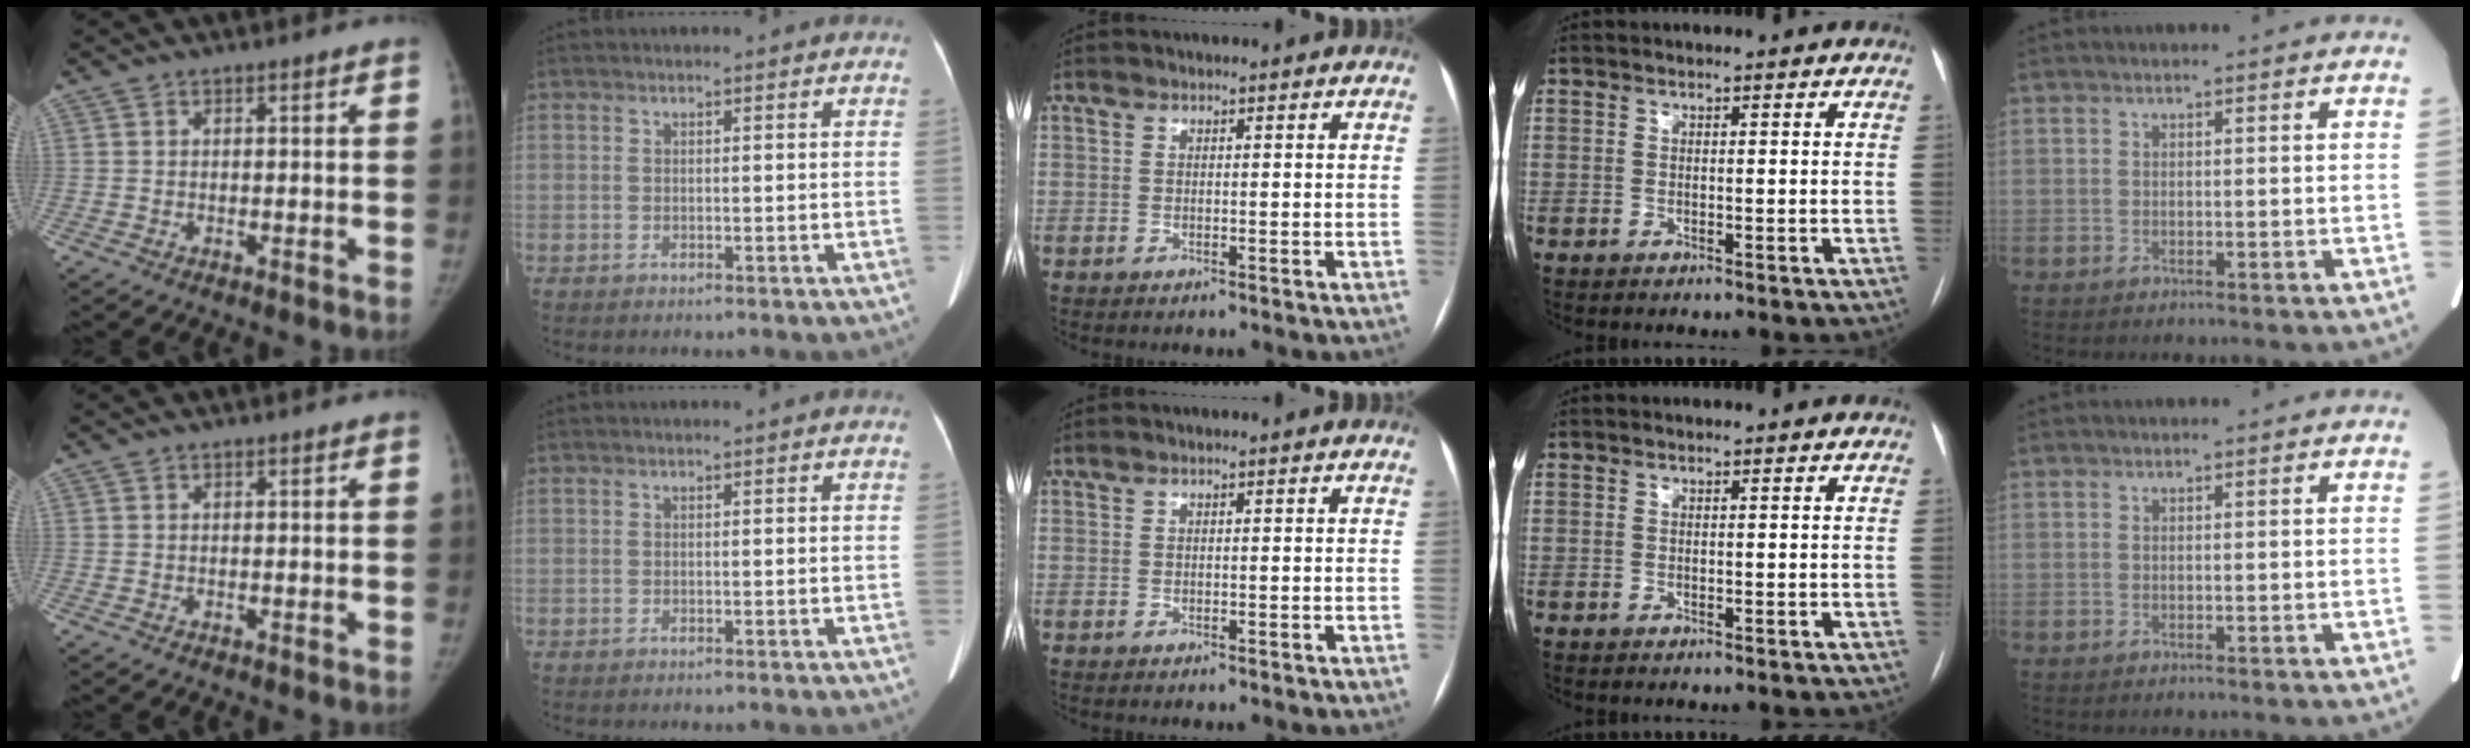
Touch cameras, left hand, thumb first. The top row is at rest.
{}